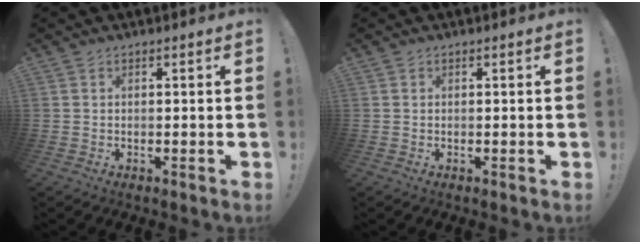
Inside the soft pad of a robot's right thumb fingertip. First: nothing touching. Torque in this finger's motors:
{"motor_torque": [-0.01, 0.12, 0.05, -0.13, 0.00]}